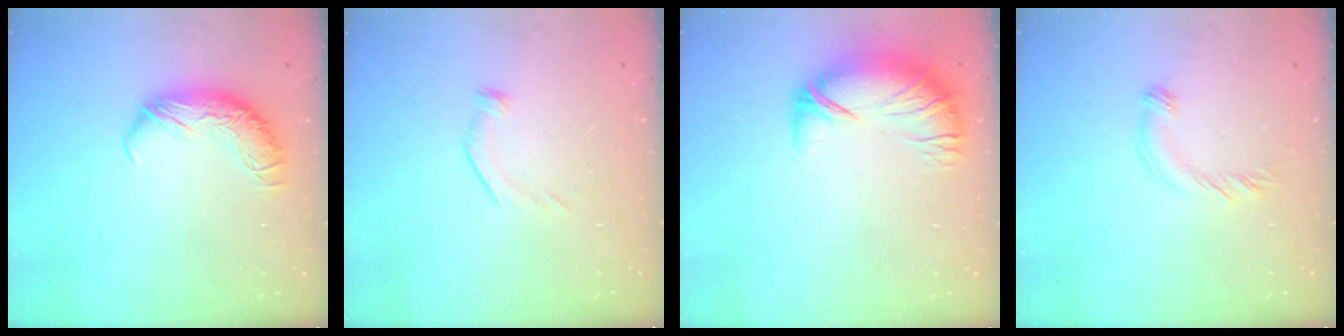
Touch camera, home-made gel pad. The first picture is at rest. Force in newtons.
{"total": 5.9, "press": 5.7, "slide": 1.2}
{"total": 2.6, "press": 1.0, "slide": 2.4}
{"total": 3.3, "press": 3.2, "slide": 0.7}